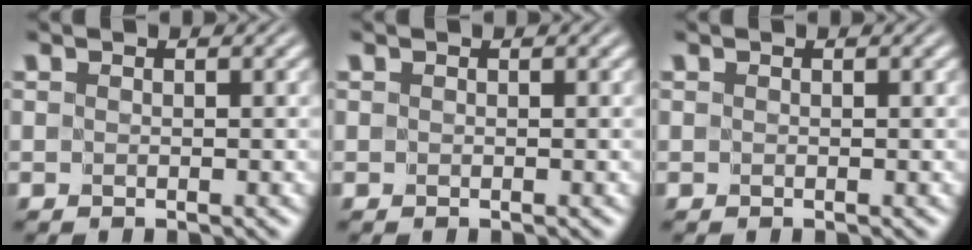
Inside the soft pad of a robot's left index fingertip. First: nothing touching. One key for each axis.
{"total": 0.0}
{"total": 0.0}